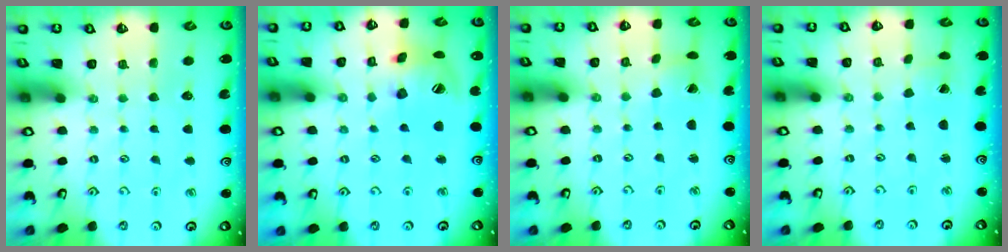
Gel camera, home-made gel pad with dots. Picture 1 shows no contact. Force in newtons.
{"total": 16.9, "press": 16.8, "slide": 2.2}
{"total": 1.9, "press": 1.9, "slide": 0.2}
{"total": 1.5, "press": 1.5, "slide": 0.0}